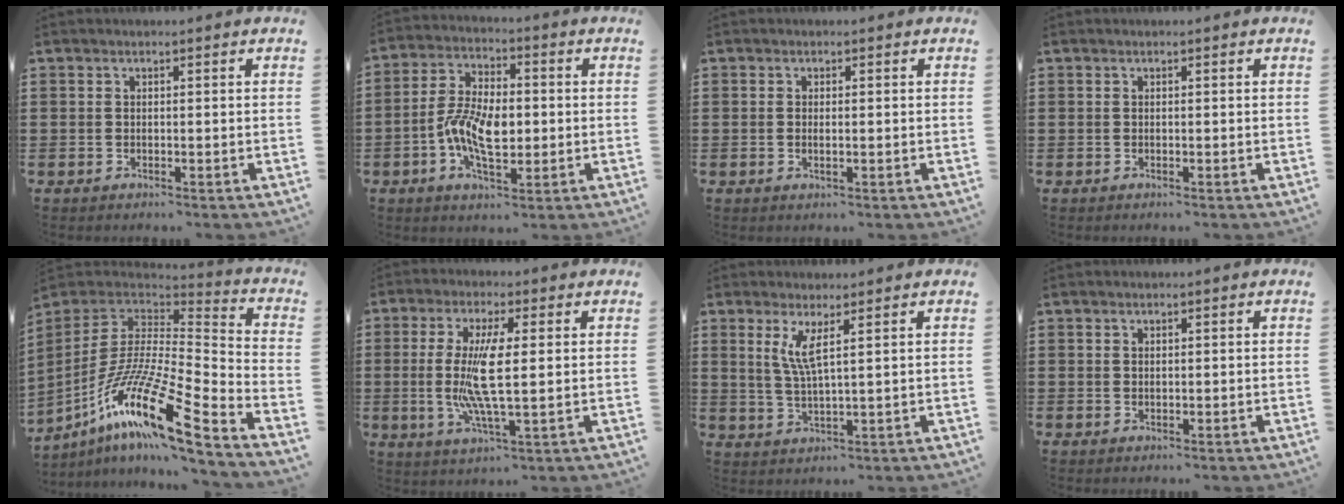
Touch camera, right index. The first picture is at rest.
{"total": 8.7, "force": [-1.6, 4.4, 7.3], "torque": [-0.162, 0.003, -0.034]}
{"total": 0.9, "force": [-0.1, 0.3, 0.9], "torque": [-0.016, -0.001, -0.001]}
{"total": 0.0}
{"total": 18.0, "force": [-10.9, 3.2, 13.9], "torque": [-0.280, 0.012, -0.205]}
{"total": 9.1, "force": [0.4, 1.6, 8.9], "torque": [-0.181, -0.013, 0.003]}
{"total": 4.3, "force": [2.0, 0.2, 3.8], "torque": [-0.083, -0.002, 0.034]}
{"total": 0.5, "force": [0.3, 0.4, 0.1], "torque": [-0.003, 0.003, 0.006]}